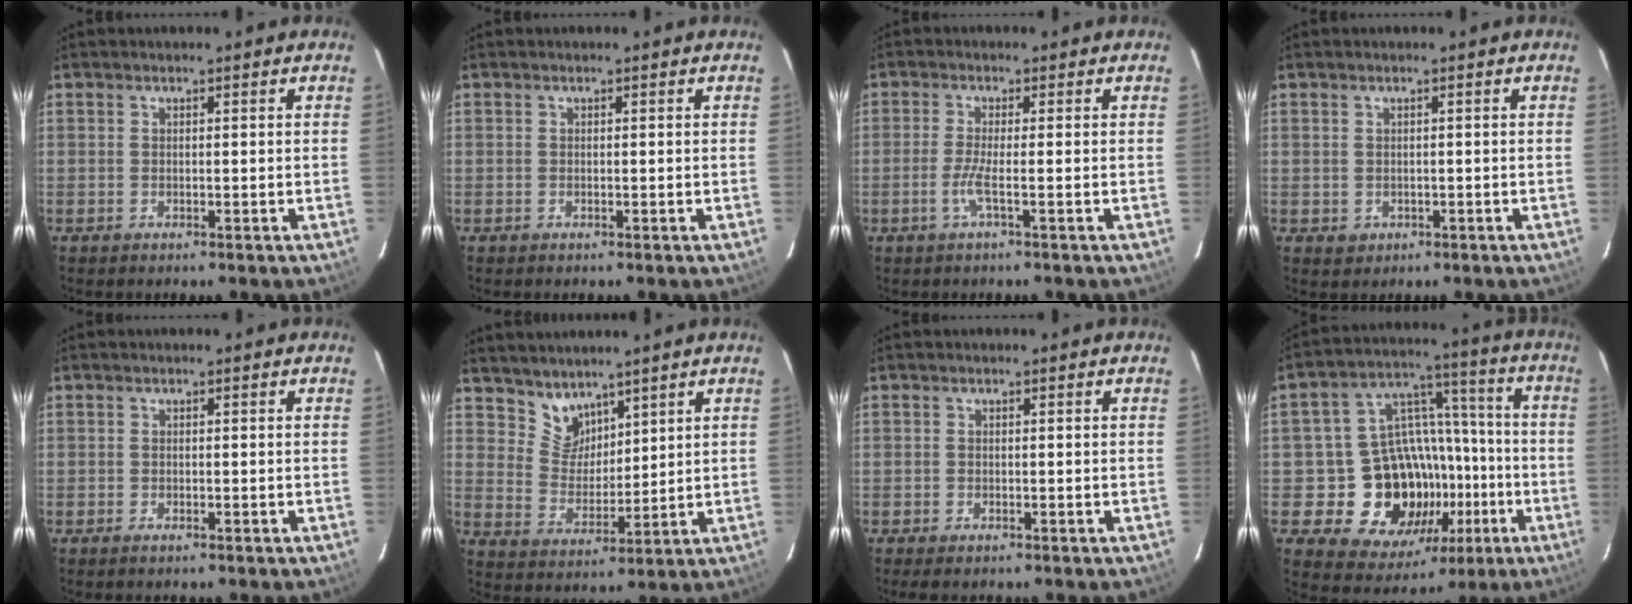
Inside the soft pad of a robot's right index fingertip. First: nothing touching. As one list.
[{"total": 0.0}, {"total": 2.8, "force": [-1.3, -0.7, 2.4], "torque": [-0.057, -0.008, -0.029]}, {"total": 1.8, "force": [-0.1, 1.8, 0.3], "torque": [-0.002, 0.000, 0.003]}, {"total": 0.8, "force": [-0.7, 0.3, 0.5], "torque": [-0.009, -0.002, -0.013]}, {"total": 6.4, "force": [5.2, 3.6, 1.1], "torque": [-0.011, 0.003, 0.107]}, {"total": 1.7, "force": [-1.3, 0.6, 0.8], "torque": [-0.017, -0.005, -0.024]}, {"total": 18.9, "force": [-6.3, 15.0, 9.7], "torque": [-0.185, 0.040, -0.065]}]